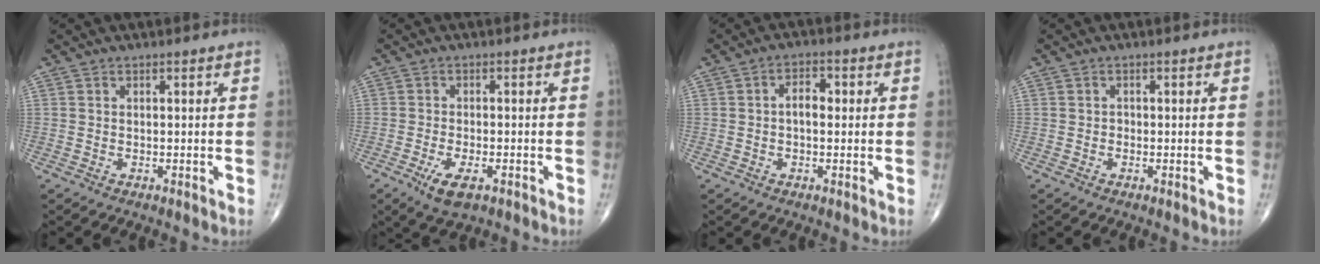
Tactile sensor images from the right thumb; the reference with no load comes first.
{"total": 5.1, "force": [-2.4, 2.2, 3.9], "torque": [-0.071, 0.000, -0.038]}
{"total": 3.7, "force": [0.1, 2.1, 3.0], "torque": [-0.039, 0.013, -0.004]}
{"total": 0.6, "force": [-0.3, 0.5, 0.1], "torque": [0.003, 0.003, -0.010]}